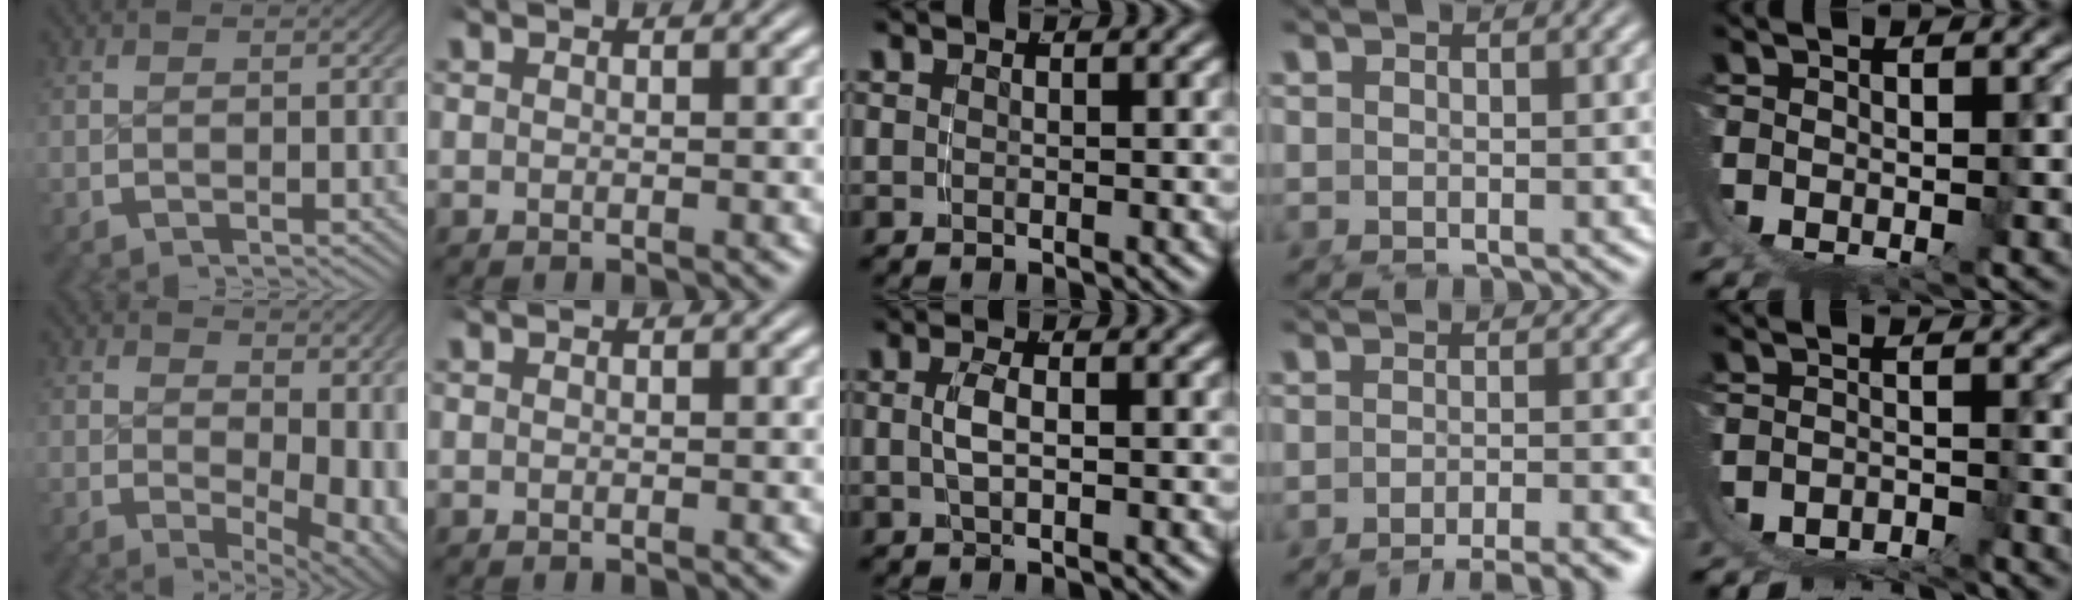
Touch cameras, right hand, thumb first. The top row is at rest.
{"thumb": {"total": 6.5, "force": [0.5, 3.8, 5.2], "torque": [-0.067, -0.030, 0.021]}, "middle": {"total": 1.7, "force": [-0.2, -0.1, 1.7], "torque": [-0.037, -0.002, 0.001]}, "ring": {"total": 7.6, "force": [-7.0, 1.2, 2.9], "torque": [-0.025, -0.011, -0.102]}, "little": {"total": 6.6, "force": [-6.4, 0.5, 1.3], "torque": [-0.009, -0.025, -0.097]}}